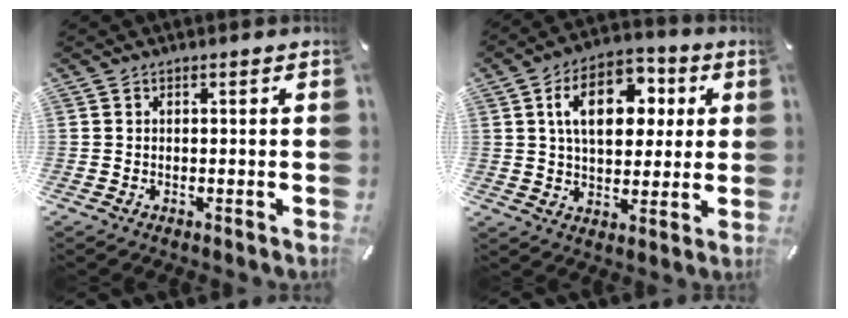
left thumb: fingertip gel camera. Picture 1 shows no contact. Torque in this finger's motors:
{"motor_torque": [1.64, 2.41, 1.41, -1.36, 0.46]}